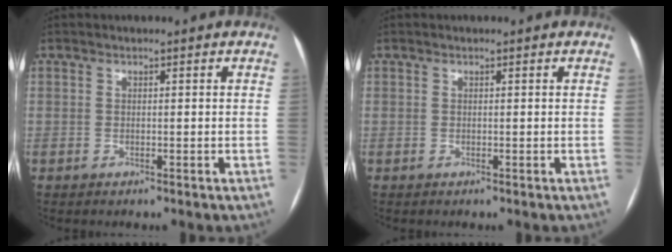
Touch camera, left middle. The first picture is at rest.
{"total": 0.0}